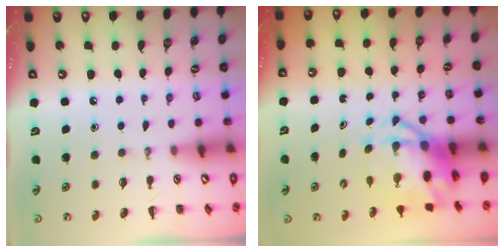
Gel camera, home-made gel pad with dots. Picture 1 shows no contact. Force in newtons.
{"total": 7.8, "press": 7.5, "slide": 2.1}